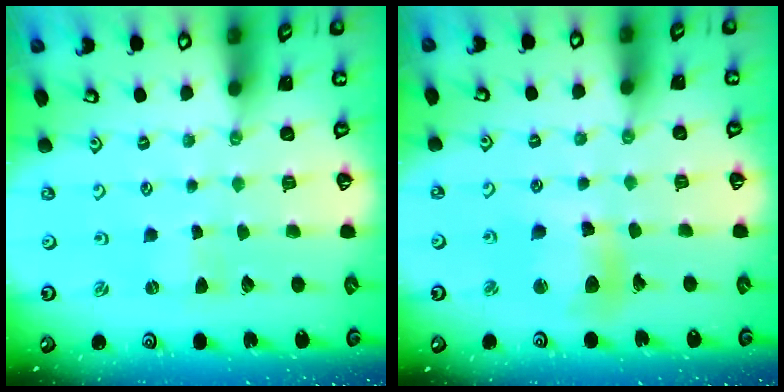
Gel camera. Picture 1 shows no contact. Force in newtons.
{"total": 10.9, "press": 10.7, "slide": 1.8}